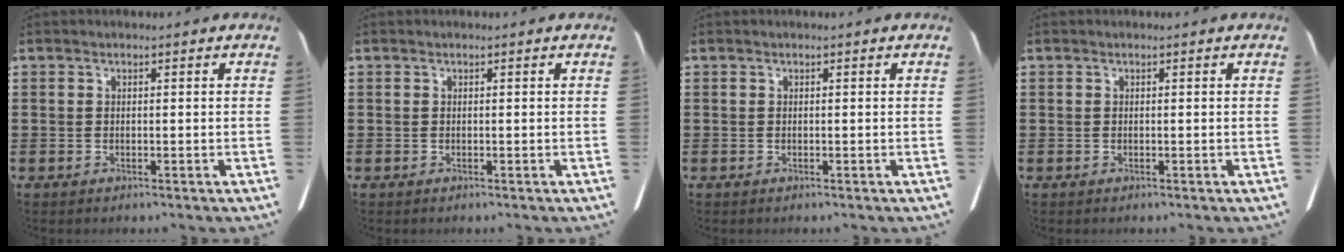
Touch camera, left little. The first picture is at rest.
{"total": 0.0}
{"total": 0.0}
{"total": 0.0}